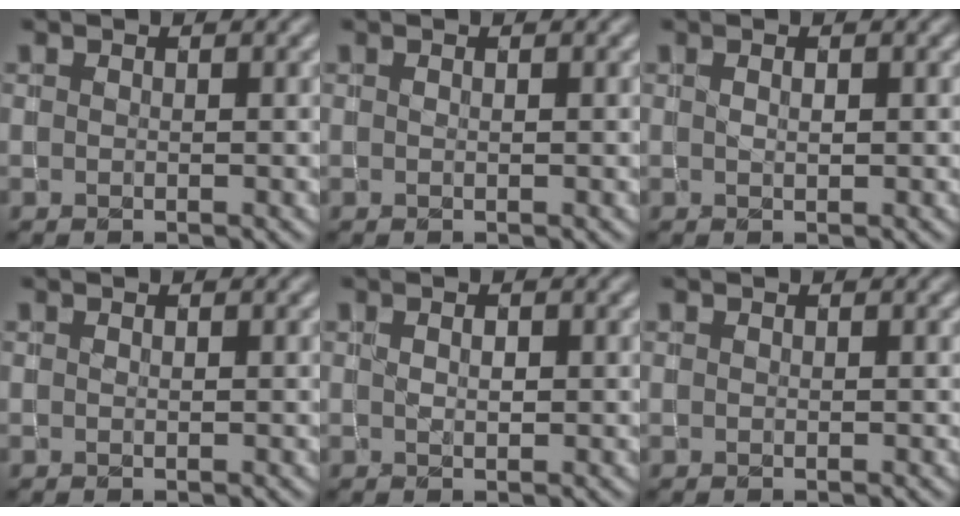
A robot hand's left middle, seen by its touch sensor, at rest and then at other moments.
{"total": 0.0}
{"total": 0.5, "force": [0.2, 0.2, 0.4], "torque": [-0.008, -0.003, 0.007]}
{"total": 0.0}
{"total": 0.9, "force": [0.1, 0.5, 0.7], "torque": [-0.011, -0.004, 0.009]}
{"total": 0.0}